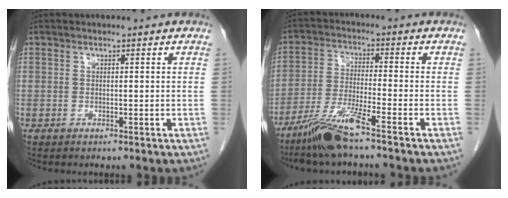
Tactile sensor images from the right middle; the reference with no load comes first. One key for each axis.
{"total": 8.5, "fx": -6.3, "fy": -0.4, "fz": 5.7, "tx": -0.119, "ty": -0.028, "tz": -0.123}